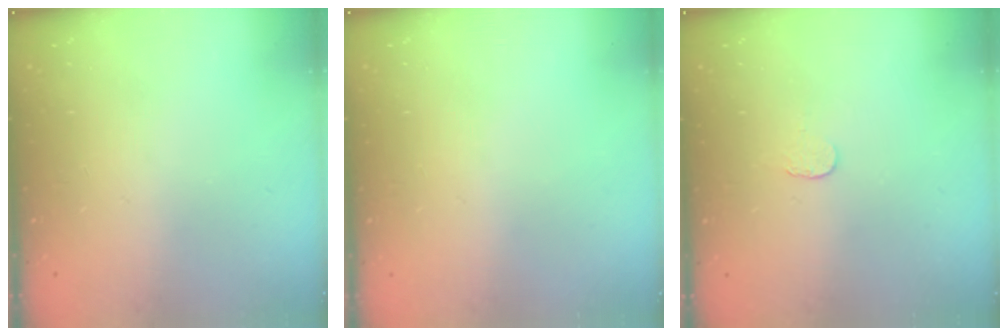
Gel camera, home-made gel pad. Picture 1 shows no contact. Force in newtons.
{"total": 0.6, "press": 0.6, "slide": 0.2}
{"total": 3.2, "press": 3.1, "slide": 0.3}